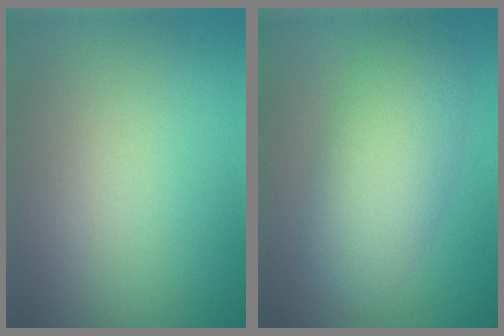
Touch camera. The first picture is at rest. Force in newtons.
{"total": 6.4, "press": 6.4, "slide": 0.1}